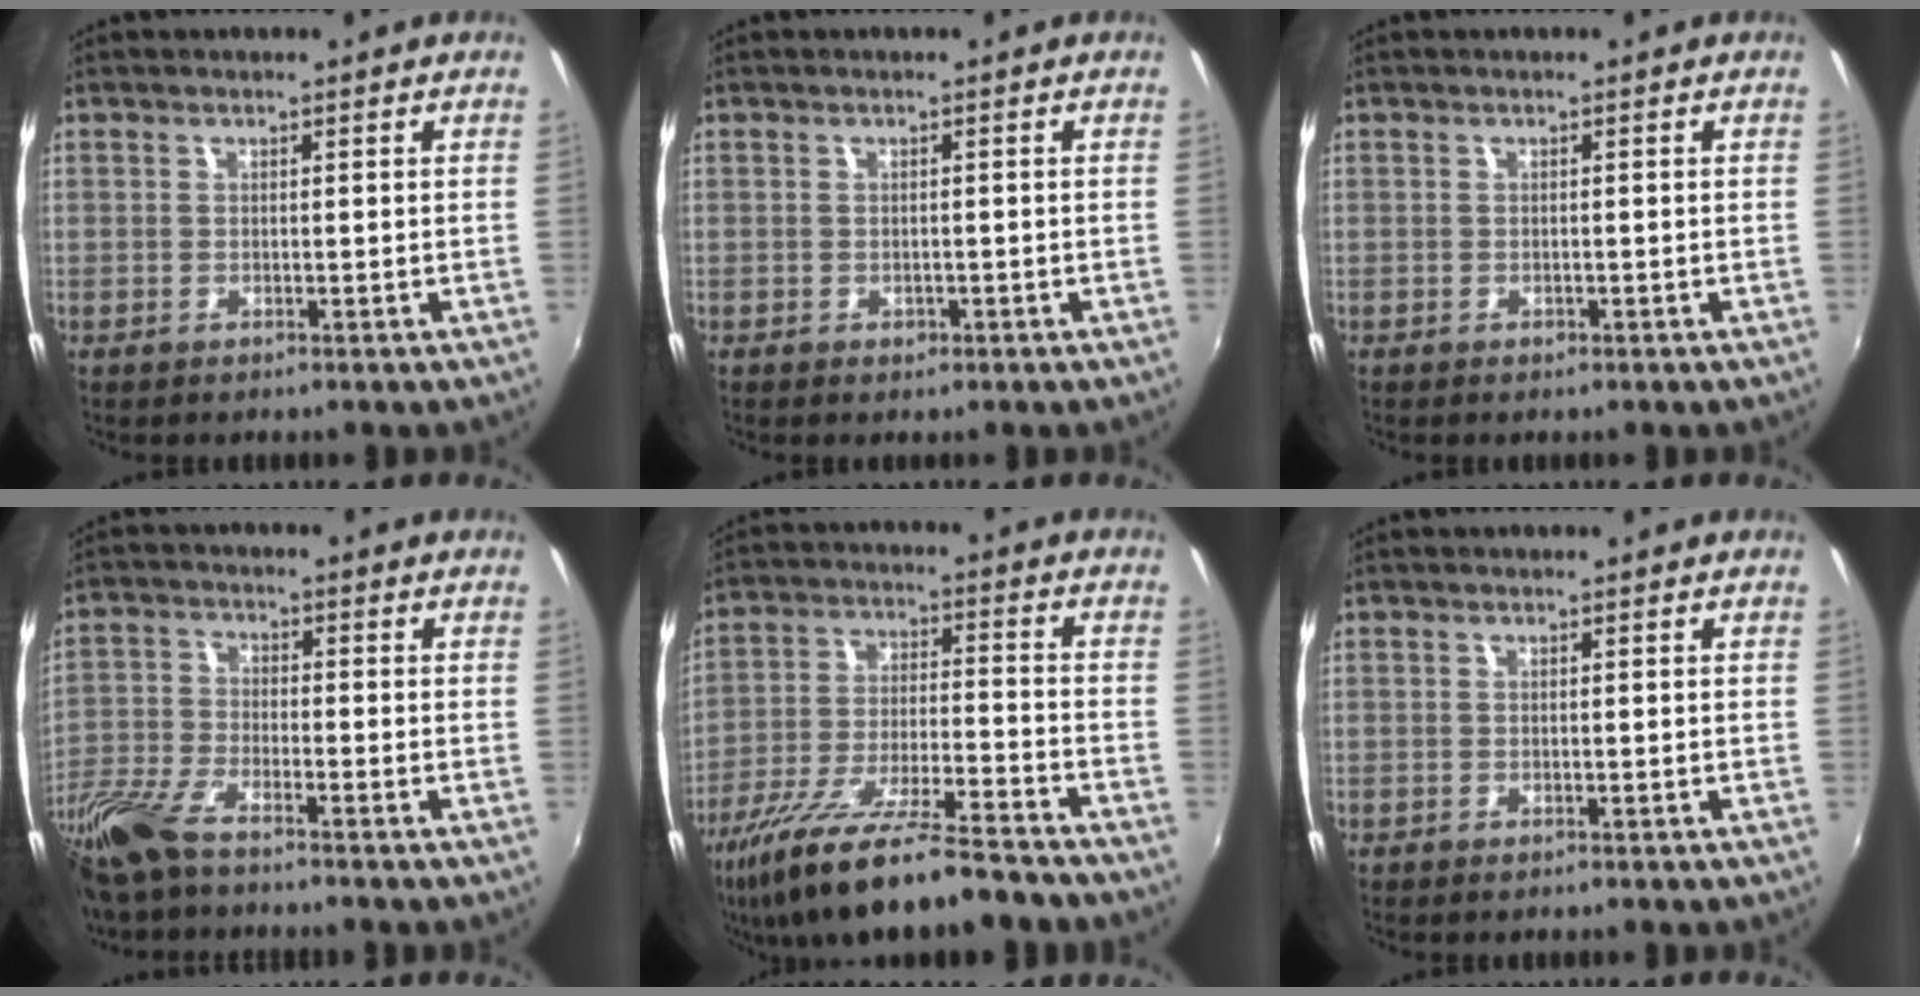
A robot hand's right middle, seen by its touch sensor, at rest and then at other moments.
{"total": 1.1, "force": [-0.5, 0.9, 0.3], "torque": [-0.007, -0.004, -0.006]}
{"total": 0.6, "force": [-0.4, 0.5, 0.1], "torque": [-0.003, -0.003, -0.006]}
{"total": 11.4, "force": [-8.8, 2.8, 6.6], "torque": [-0.160, -0.022, -0.184]}
{"total": 19.1, "force": [-15.5, 2.8, 10.9], "torque": [-0.214, -0.040, -0.259]}
{"total": 0.0}